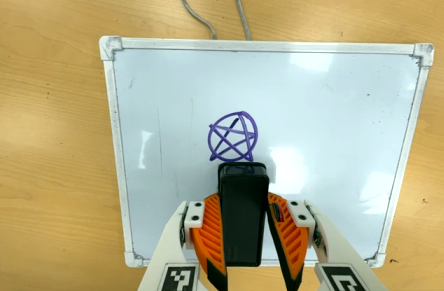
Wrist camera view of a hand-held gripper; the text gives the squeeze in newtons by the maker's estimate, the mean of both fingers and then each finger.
{"total": 6.5, "left": 5.4, "right": 7.7}